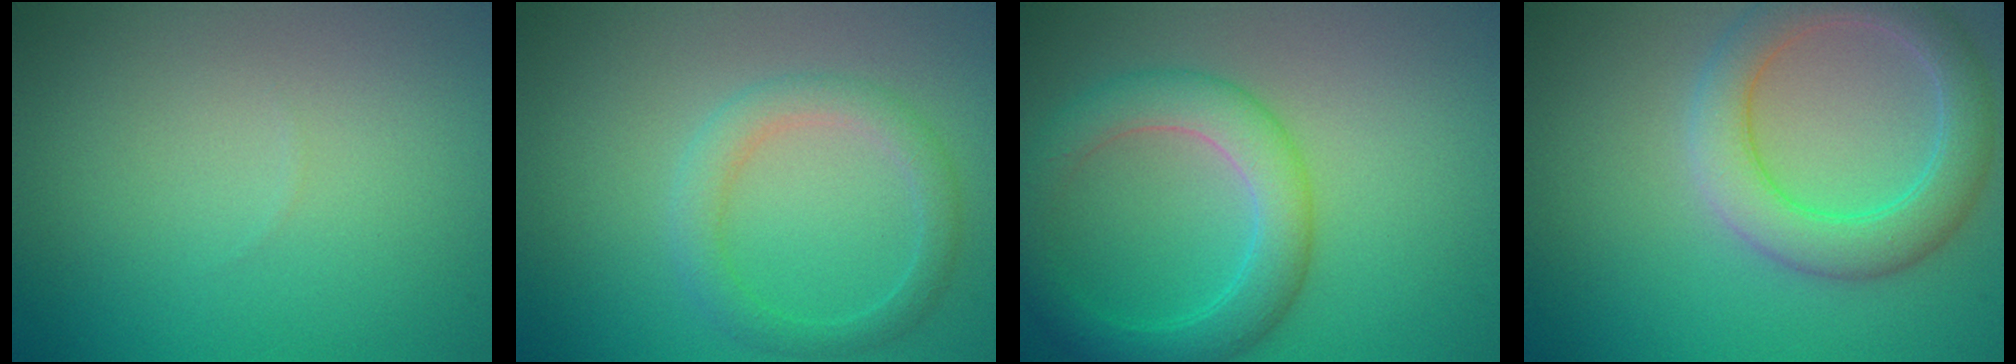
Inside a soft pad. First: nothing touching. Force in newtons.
{"total": 2.7, "press": 2.7, "slide": 0.1}
{"total": 5.1, "press": 5.1, "slide": 0.3}
{"total": 5.3, "press": 5.3, "slide": 0.3}